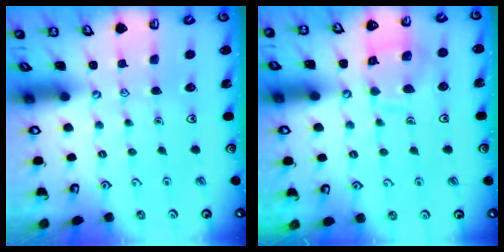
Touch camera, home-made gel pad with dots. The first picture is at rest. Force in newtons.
{"total": 10.6, "press": 10.6, "slide": 1.0}